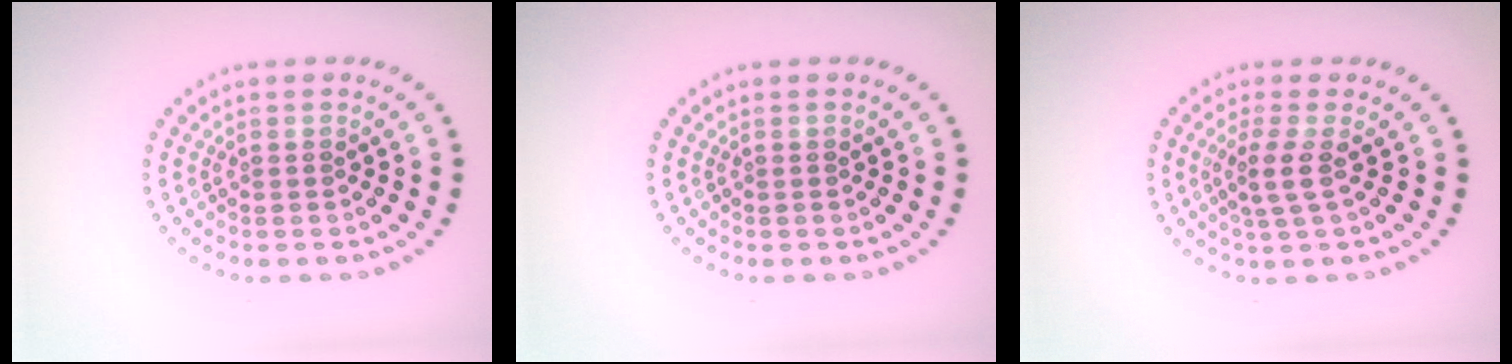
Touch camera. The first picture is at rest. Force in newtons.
{"total": 0.0}
{"total": 2.1, "press": 1.6, "slide": 1.4}